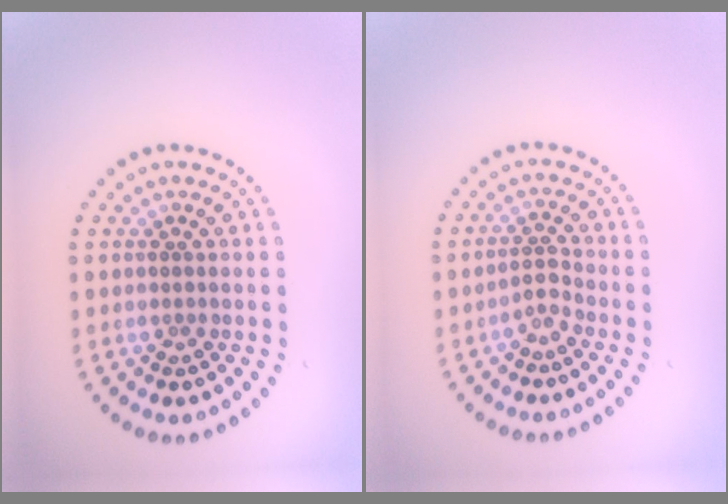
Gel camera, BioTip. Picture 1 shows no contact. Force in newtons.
{"total": 1.6, "press": 1.0, "slide": 1.2}